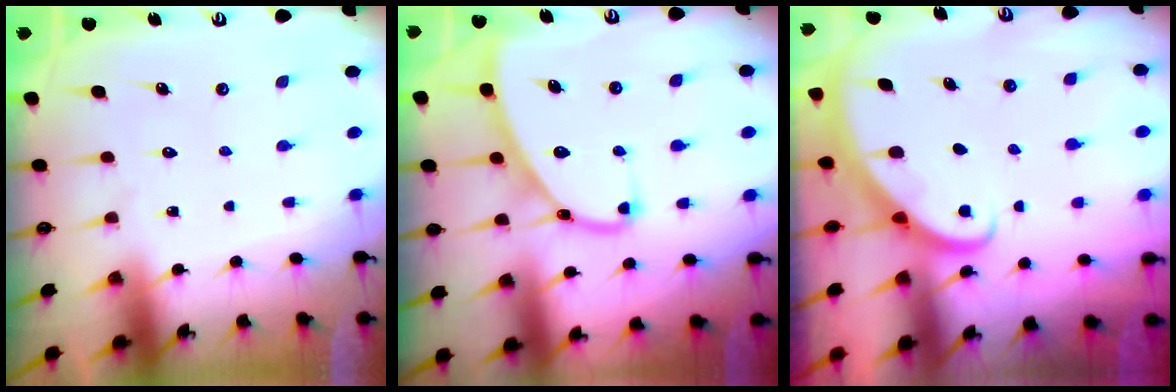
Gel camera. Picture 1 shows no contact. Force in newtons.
{"total": 9.9, "press": 9.9, "slide": 0.1}
{"total": 2.7, "press": 2.7, "slide": 0.2}